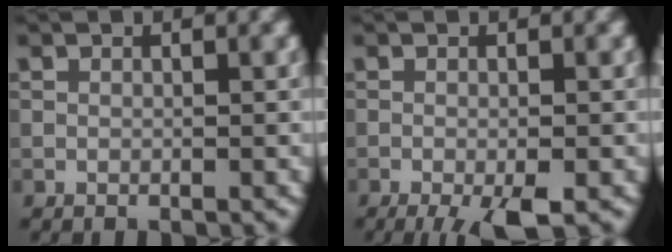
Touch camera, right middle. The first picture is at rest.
{"total": 3.8, "force": [-2.2, 0.6, 3.1], "torque": [-0.050, -0.003, -0.037]}